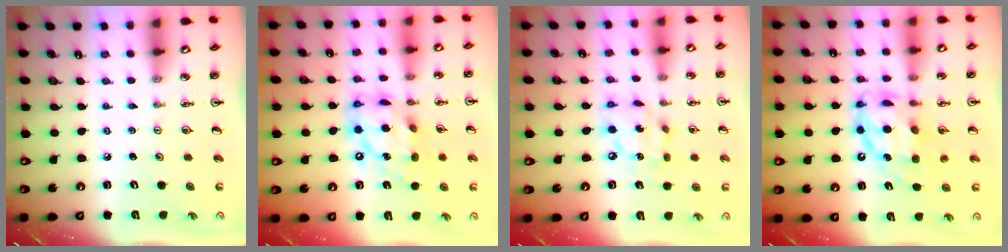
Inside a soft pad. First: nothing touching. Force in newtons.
{"total": 15.2, "press": 15.1, "slide": 1.2}
{"total": 9.5, "press": 9.4, "slide": 0.9}
{"total": 12.1, "press": 12.0, "slide": 1.2}